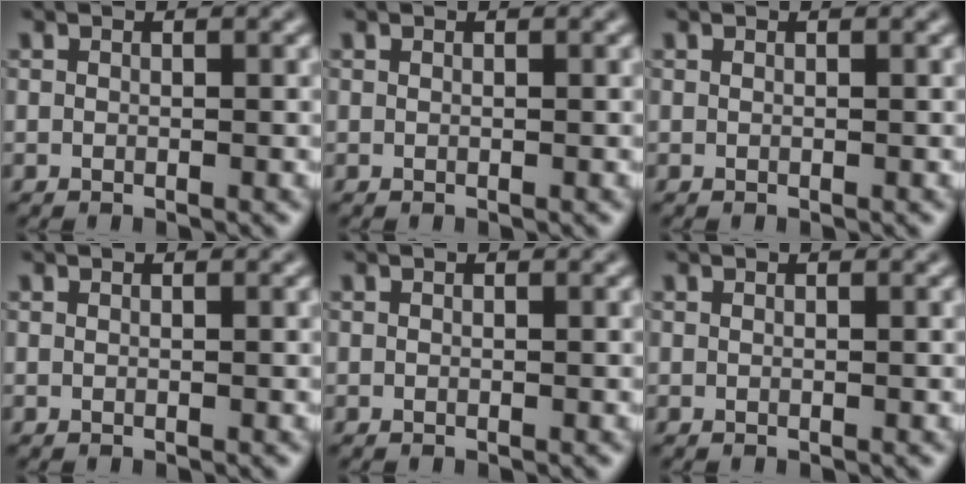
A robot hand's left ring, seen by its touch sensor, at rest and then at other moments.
{"total": 0.0}
{"total": 0.0}
{"total": 0.0}
{"total": 0.0}
{"total": 0.0}